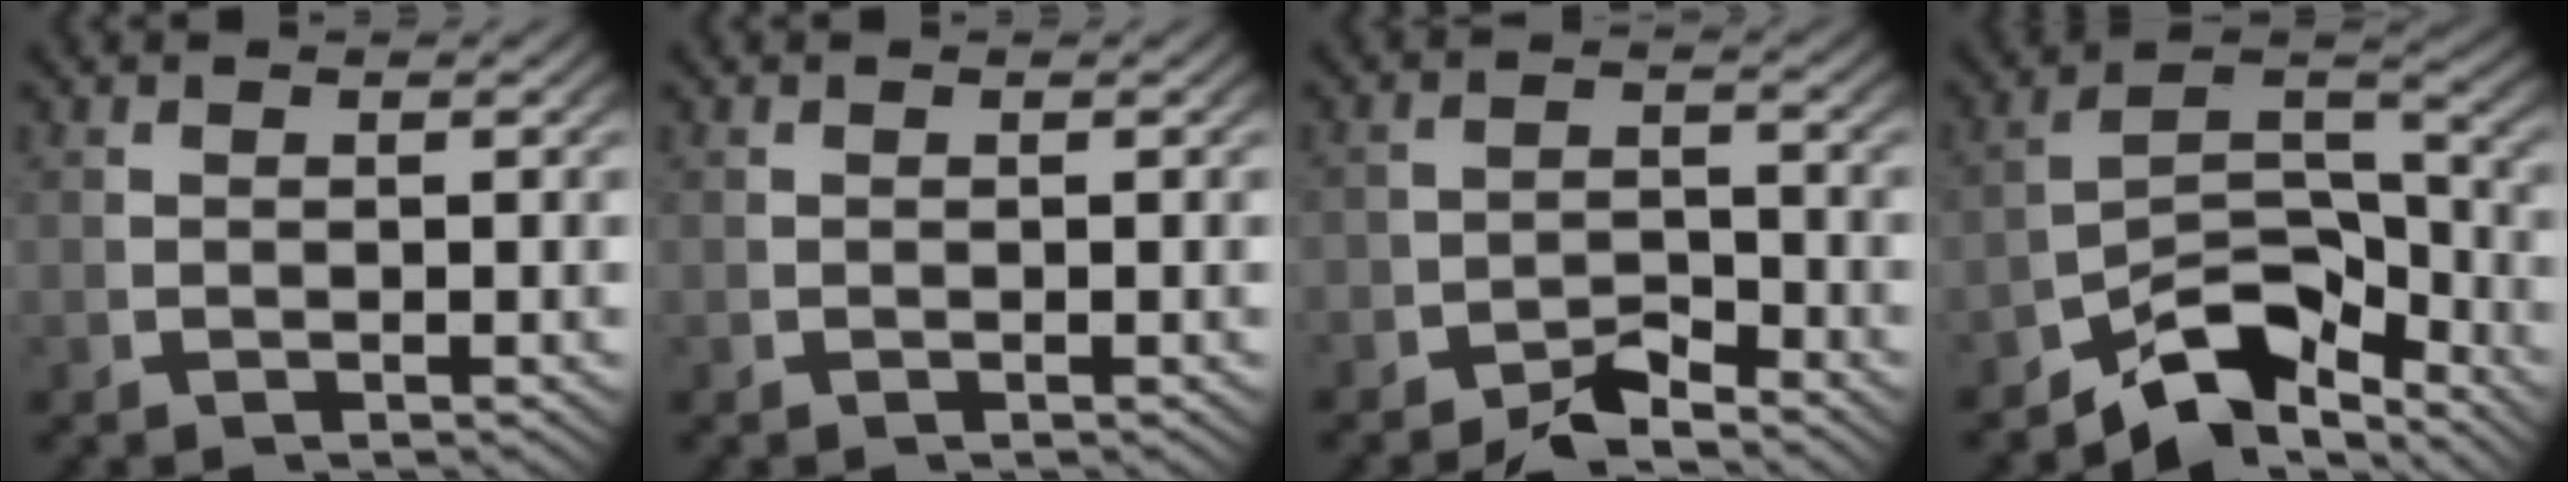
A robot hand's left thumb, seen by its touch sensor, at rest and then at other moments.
{"total": 0.0}
{"total": 4.1, "force": [-3.6, 1.5, 1.2], "torque": [-0.002, -0.015, -0.064]}
{"total": 8.7, "force": [-3.8, 4.8, 6.2], "torque": [-0.108, -0.033, -0.052]}